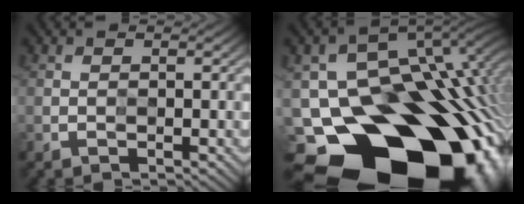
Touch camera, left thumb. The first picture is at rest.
{"total": 22.0, "force": [-11.3, 15.2, 11.3], "torque": [-0.152, -0.053, -0.151]}